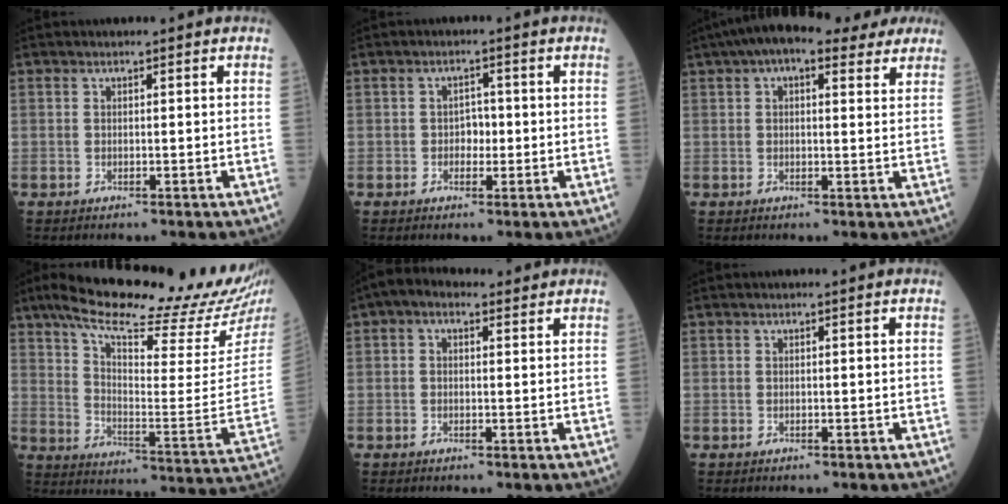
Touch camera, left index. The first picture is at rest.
{"total": 2.1, "force": [-0.3, 1.5, 1.5], "torque": [-0.017, 0.006, -0.007]}
{"total": 13.4, "force": [9.7, 4.6, 8.0], "torque": [-0.124, 0.053, 0.130]}
{"total": 25.2, "force": [20.9, 1.5, 14.0], "torque": [-0.225, -0.048, 0.293]}
{"total": 3.7, "force": [2.0, 2.2, 2.1], "torque": [-0.043, 0.032, 0.032]}
{"total": 0.0}